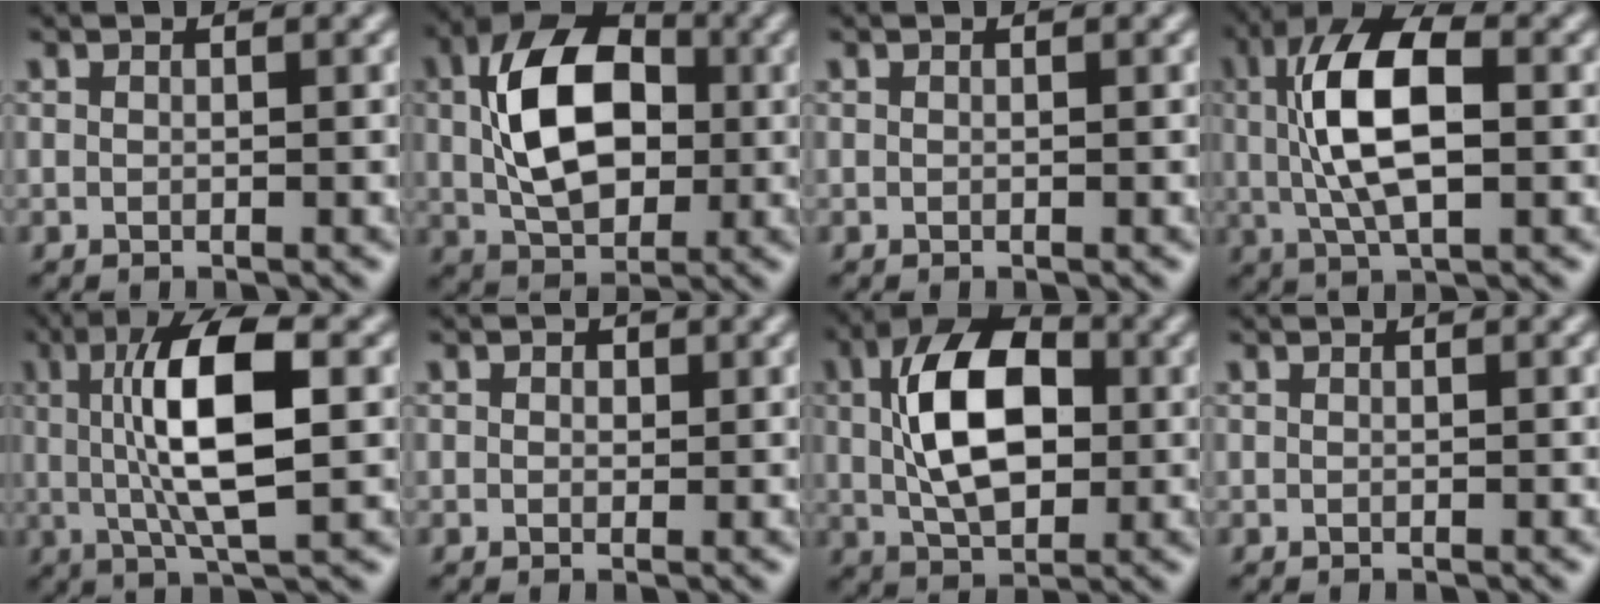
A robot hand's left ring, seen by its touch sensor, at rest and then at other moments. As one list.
[{"total": 10.0, "force": [0.5, 6.6, 7.5], "torque": [-0.148, 0.013, 0.010]}, {"total": 0.0}, {"total": 8.2, "force": [0.4, 3.7, 7.3], "torque": [-0.136, 0.017, 0.003]}, {"total": 8.4, "force": [0.6, 2.5, 8.0], "torque": [-0.140, 0.008, 0.013]}, {"total": 1.4, "force": [0.5, 1.2, 0.7], "torque": [-0.008, 0.012, -0.002]}, {"total": 9.2, "force": [0.6, 5.6, 7.3], "torque": [-0.137, 0.017, 0.007]}, {"total": 0.0}]